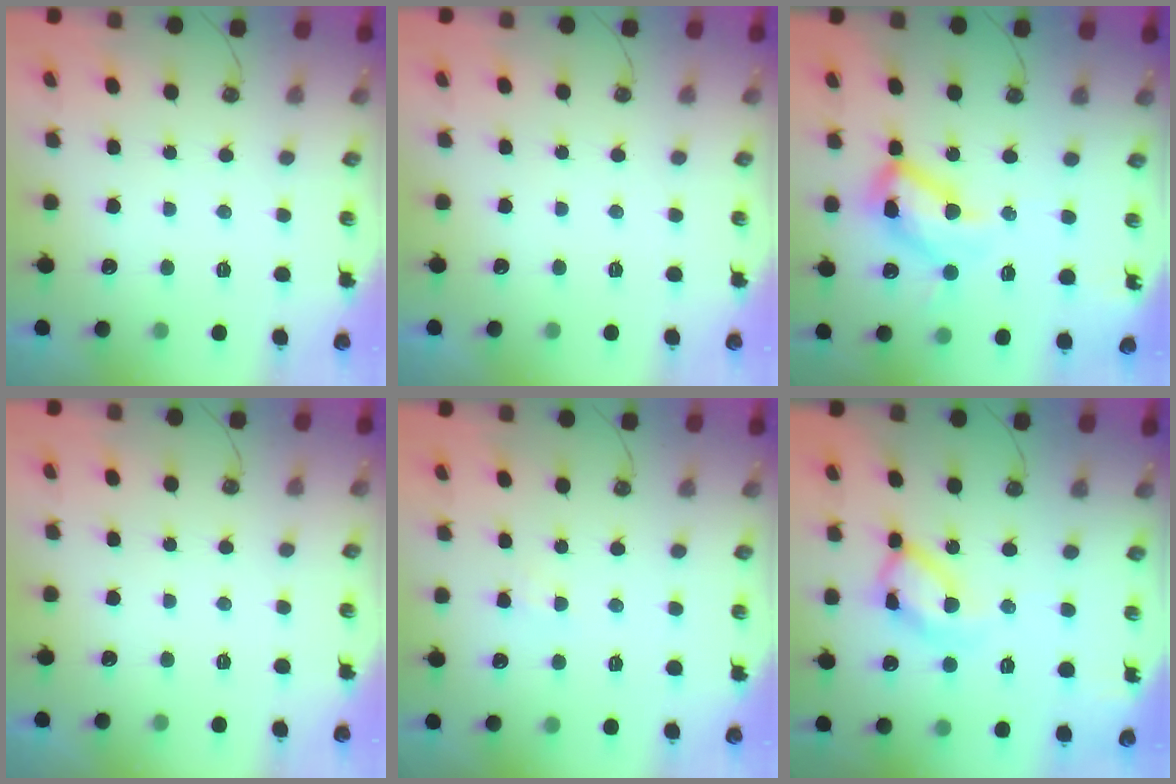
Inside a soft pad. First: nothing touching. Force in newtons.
{"total": 0.0}
{"total": 20.0, "press": 19.9, "slide": 2.3}
{"total": 0.0}
{"total": 4.0, "press": 3.9, "slide": 0.6}
{"total": 14.5, "press": 14.5, "slide": 1.2}